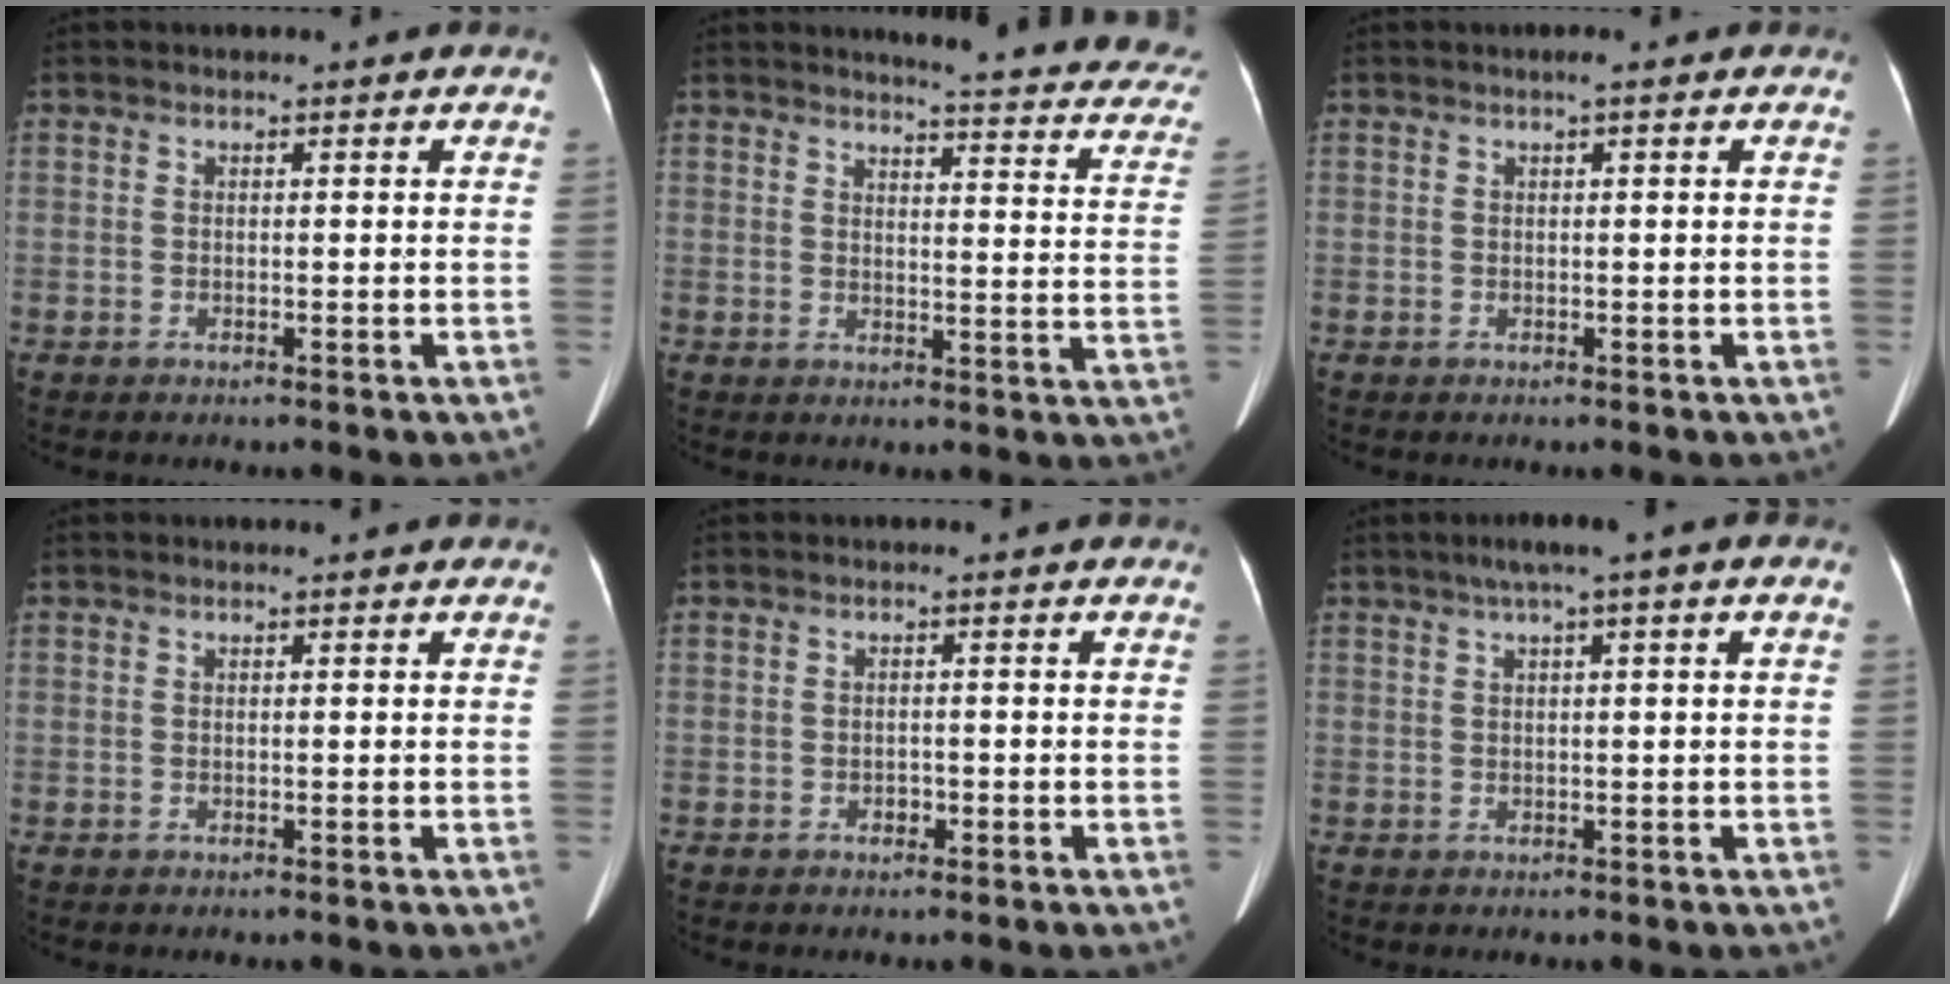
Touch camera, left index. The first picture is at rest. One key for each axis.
{"total": 18.0, "fx": 16.4, "fy": 2.1, "fz": 7.1, "tx": -0.071, "ty": -0.070, "tz": 0.160}
{"total": 0.7, "fx": 0.5, "fy": 0.1, "fz": 0.5, "tx": -0.010, "ty": 0.011, "tz": 0.007}
{"total": 0.9, "fx": 0.9, "fy": 0.0, "fz": 0.3, "tx": -0.007, "ty": 0.005, "tz": 0.010}
{"total": 0.9, "fx": -0.4, "fy": 0.6, "fz": 0.4, "tx": -0.006, "ty": 0.003, "tz": -0.007}
{"total": 5.6, "fx": 2.9, "fy": -0.3, "fz": 4.8, "tx": -0.078, "ty": 0.030, "tz": 0.046}